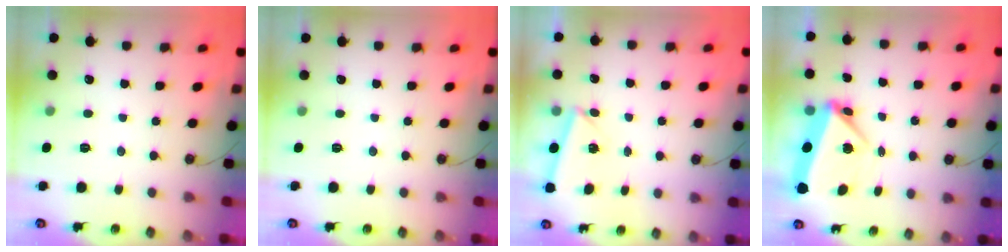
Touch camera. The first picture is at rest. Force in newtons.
{"total": 0.0}
{"total": 2.9, "press": 2.8, "slide": 0.6}
{"total": 5.9, "press": 5.0, "slide": 3.1}